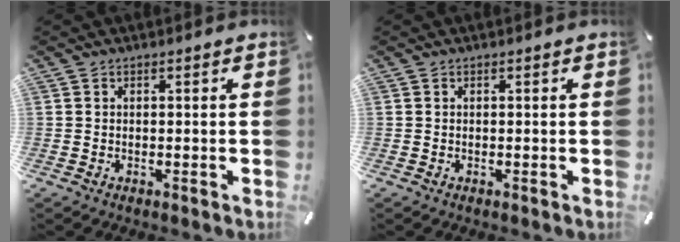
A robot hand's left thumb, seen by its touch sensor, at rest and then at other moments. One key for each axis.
{"total": 0.0}